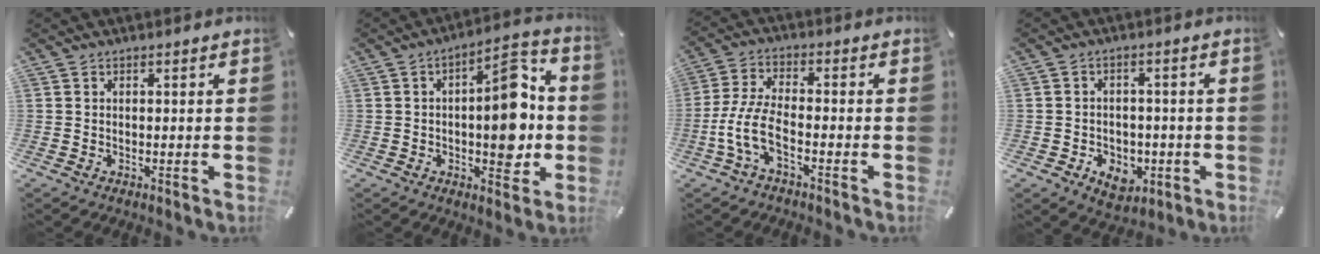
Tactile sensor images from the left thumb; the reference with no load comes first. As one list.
[{"total": 14.7, "force": [-1.1, 7.0, 12.8], "torque": [-0.161, 0.001, -0.019]}, {"total": 7.9, "force": [-3.6, 3.1, 6.3], "torque": [-0.150, -0.004, -0.069]}, {"total": 7.1, "force": [-2.7, 5.6, 3.4], "torque": [-0.050, 0.012, -0.047]}]